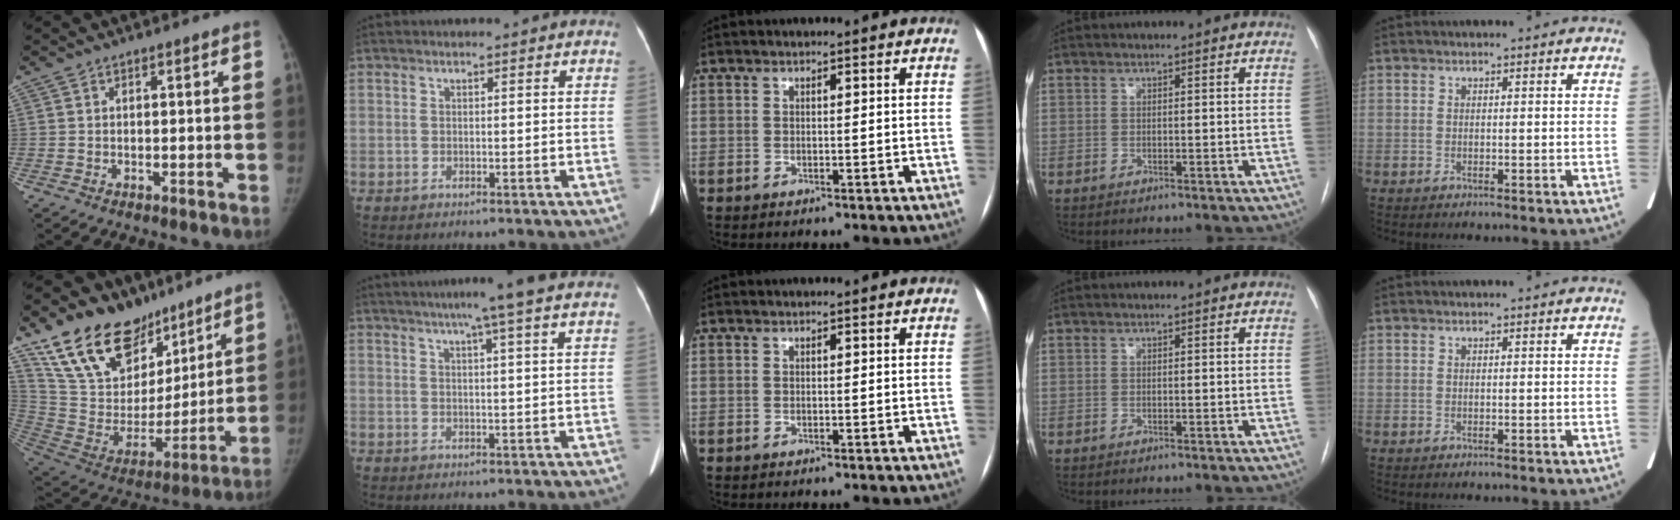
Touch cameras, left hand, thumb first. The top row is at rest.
{"thumb": {"total": 24.5, "force": [17.3, 13.6, 10.7], "torque": [-0.150, -0.070, 0.311]}, "index": {"total": 10.2, "force": [7.8, -1.2, 6.4], "torque": [-0.097, 0.018, 0.087]}}